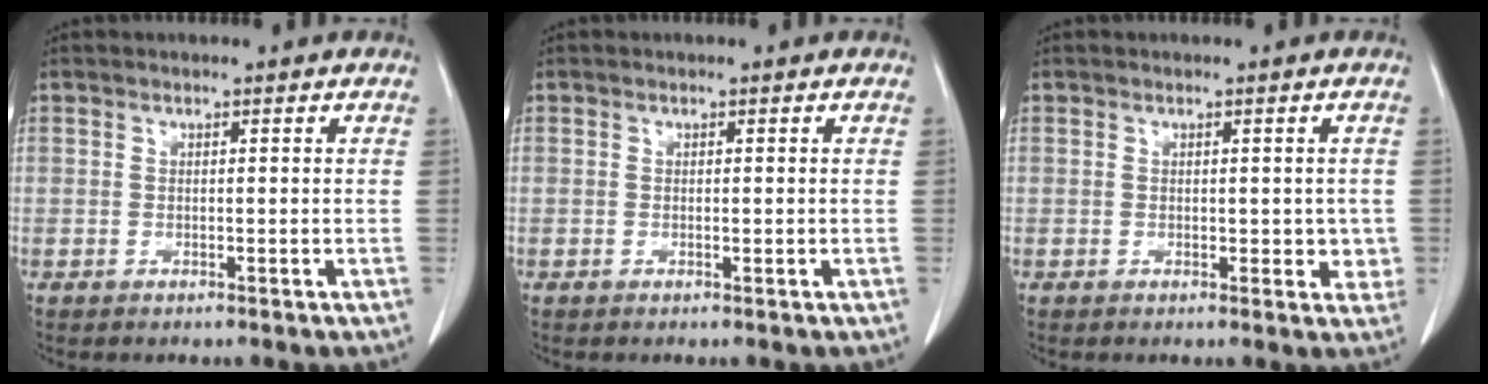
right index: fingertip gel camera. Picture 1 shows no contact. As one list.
[{"total": 0.8, "force": [-0.1, 0.4, 0.7], "torque": [-0.016, -0.002, -0.001]}, {"total": 4.0, "force": [-0.2, 2.5, 3.2], "torque": [-0.038, 0.009, 0.002]}]